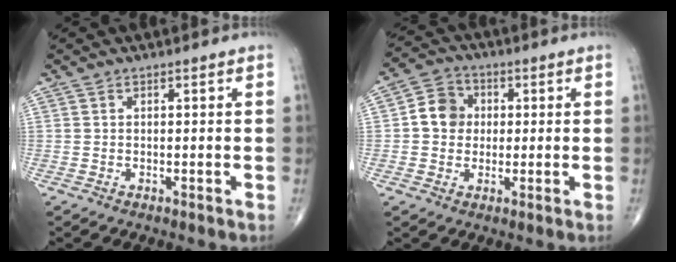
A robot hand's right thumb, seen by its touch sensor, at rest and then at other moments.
{"total": 6.8, "force": [0.5, 6.0, 3.2], "torque": [-0.036, 0.012, -0.003]}